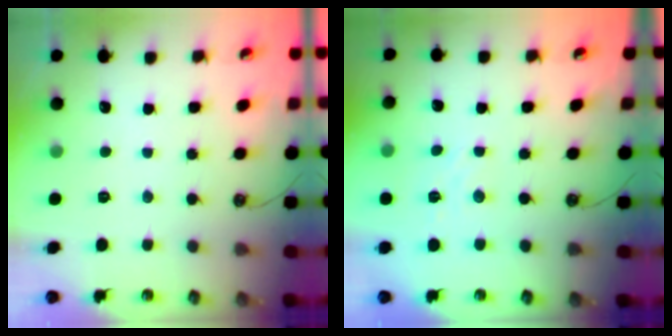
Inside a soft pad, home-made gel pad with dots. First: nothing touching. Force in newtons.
{"total": 1.6, "press": 1.5, "slide": 0.5}